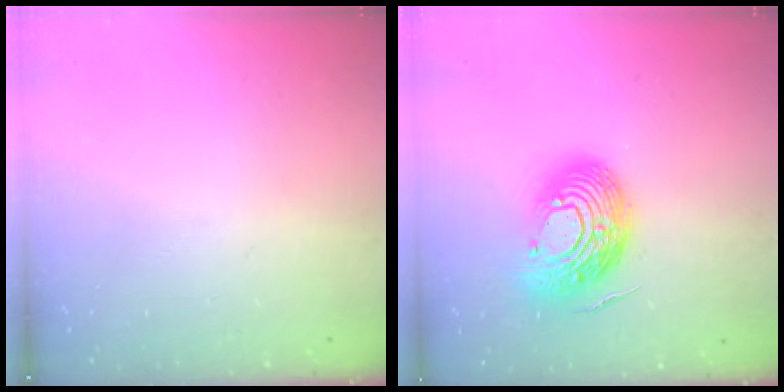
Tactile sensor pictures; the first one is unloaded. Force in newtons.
{"total": 18.7, "press": 18.7, "slide": 1.6}